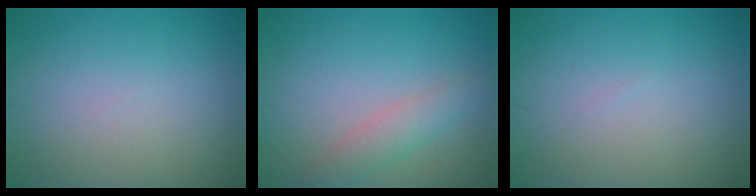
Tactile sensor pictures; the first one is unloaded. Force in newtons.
{"total": 2.6, "press": 2.6, "slide": 0.1}
{"total": 0.0}